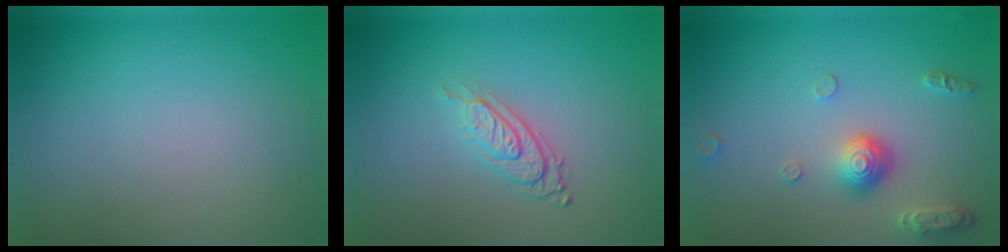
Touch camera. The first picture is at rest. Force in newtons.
{"total": 3.0, "press": 2.0, "slide": 2.2}
{"total": 3.0, "press": 2.9, "slide": 0.7}